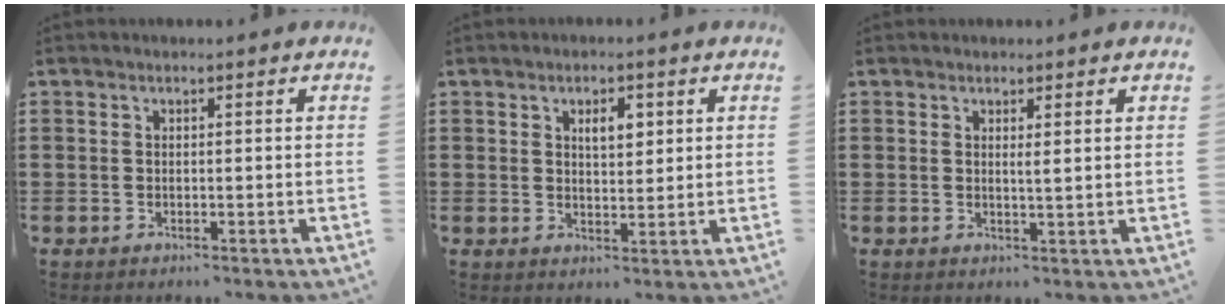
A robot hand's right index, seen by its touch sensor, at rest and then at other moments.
{"total": 3.3, "force": [1.3, 1.6, 2.6], "torque": [-0.039, 0.002, 0.018]}
{"total": 1.3, "force": [0.7, -0.1, 1.1], "torque": [-0.022, -0.002, 0.011]}